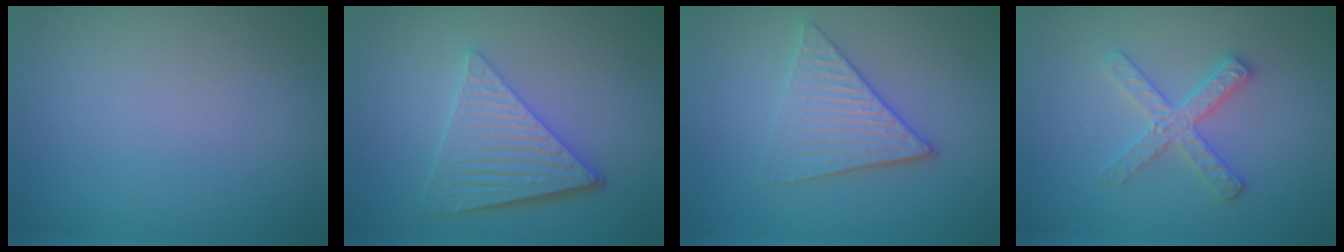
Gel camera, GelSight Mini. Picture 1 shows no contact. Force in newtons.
{"total": 5.5, "press": 4.3, "slide": 3.4}
{"total": 3.9, "press": 3.3, "slide": 2.0}
{"total": 2.8, "press": 2.8, "slide": 0.3}